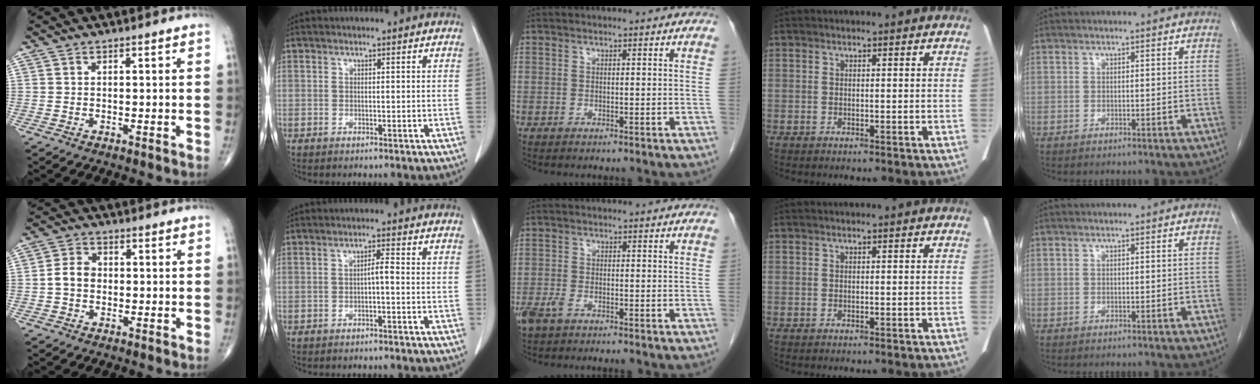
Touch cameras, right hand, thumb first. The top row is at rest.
{"thumb": {"total": 4.2, "force": [-0.5, 3.3, 2.5], "torque": [-0.041, 0.015, -0.017]}, "index": {"total": 1.8, "force": [-0.5, 0.2, 1.7], "torque": [-0.028, 0.004, -0.008]}, "middle": {"total": 3.7, "force": [-2.5, 1.2, 2.4], "torque": [-0.052, -0.006, -0.042]}}